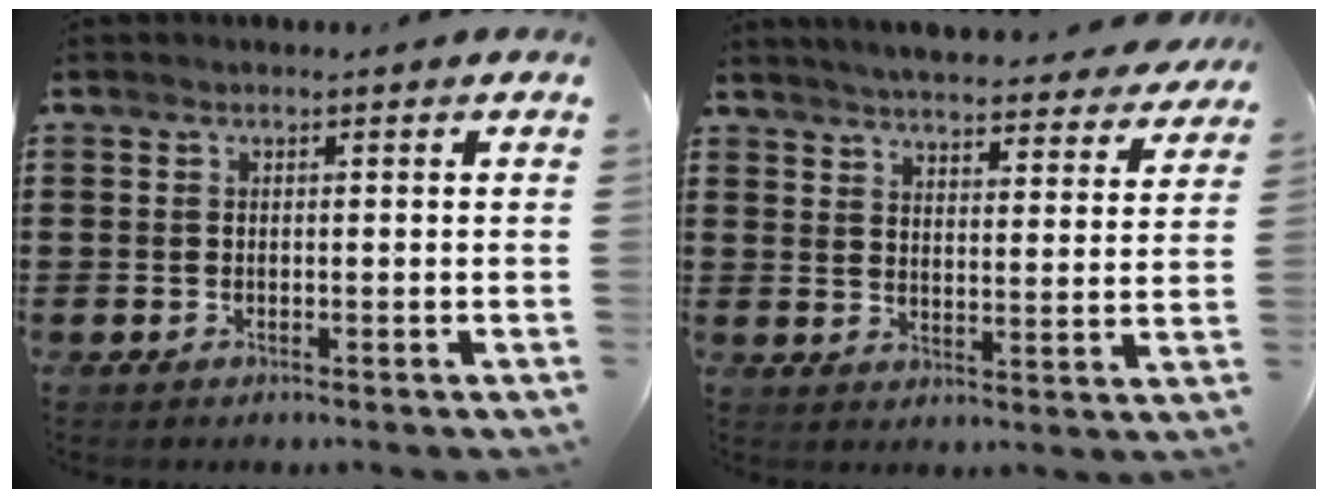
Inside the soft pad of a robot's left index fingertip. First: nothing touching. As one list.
[{"total": 4.9, "force": [4.8, -0.4, 0.9], "torque": [-0.040, -0.034, 0.082]}]